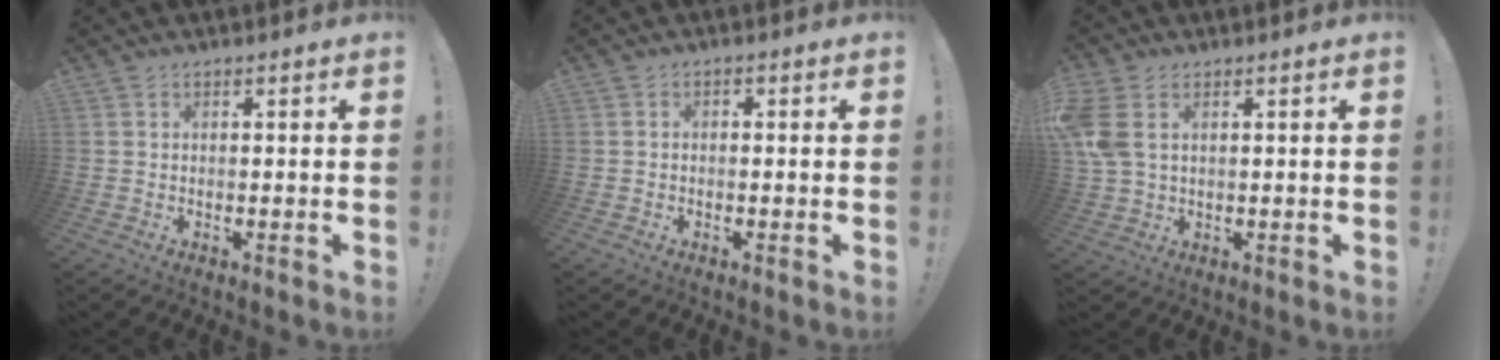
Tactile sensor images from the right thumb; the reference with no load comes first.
{"total": 1.0, "force": [-0.8, 0.4, 0.4], "torque": [-0.011, 0.005, -0.014]}
{"total": 7.6, "force": [2.9, 4.7, 5.2], "torque": [-0.113, -0.008, 0.060]}